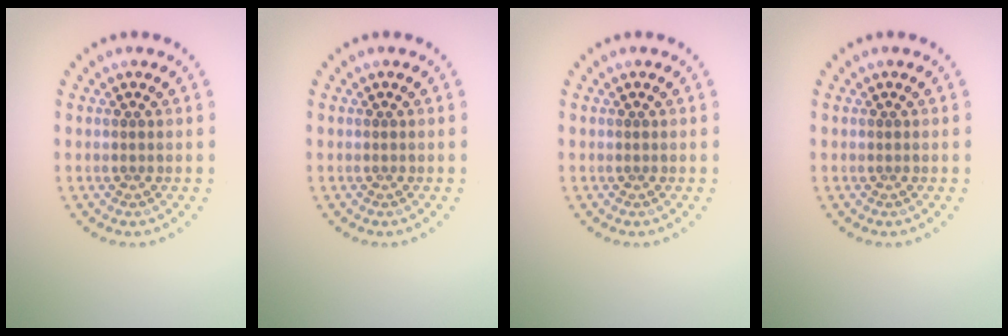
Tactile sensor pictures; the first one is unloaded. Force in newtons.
{"total": 0.0}
{"total": 0.0}
{"total": 0.0}